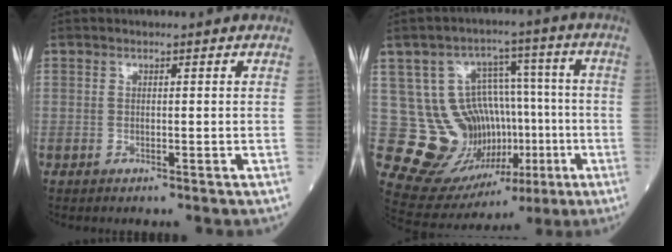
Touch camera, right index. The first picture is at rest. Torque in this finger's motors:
{"motor_torque": [0.10, 0.06, 0.00, 0.00]}